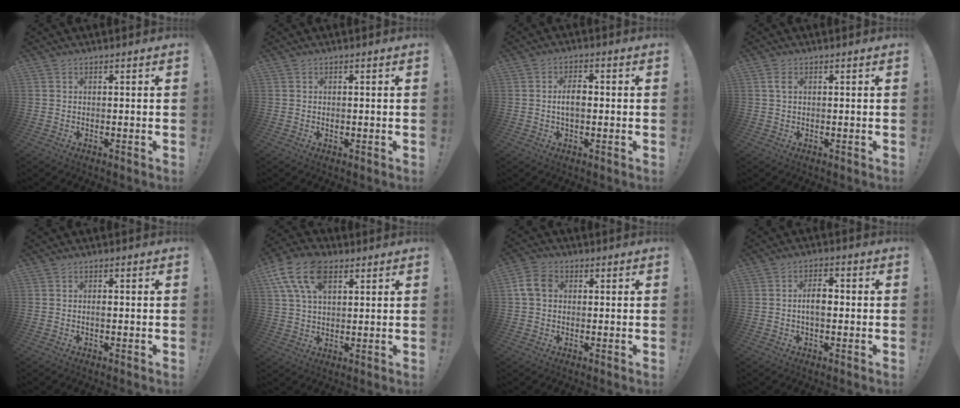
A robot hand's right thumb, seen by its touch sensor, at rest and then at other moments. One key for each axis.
{"total": 0.6, "fx": -0.1, "fy": 0.5, "fz": 0.2, "tx": -0.001, "ty": 0.002, "tz": -0.003}
{"total": 4.9, "fx": -0.2, "fy": 2.5, "fz": 4.2, "tx": -0.067, "ty": 0.004, "tz": -0.009}
{"total": 2.2, "fx": 0.8, "fy": 1.4, "fz": 1.5, "tx": -0.027, "ty": 0.003, "tz": 0.014}
{"total": 0.8, "fx": -0.3, "fy": 0.3, "fz": 0.7, "tx": -0.006, "ty": -0.002, "tz": -0.007}
{"total": 14.0, "fx": 6.4, "fy": 8.0, "fz": 9.6, "tx": -0.185, "ty": -0.008, "tz": 0.119}
{"total": 7.5, "fx": 1.2, "fy": 5.4, "fz": 5.0, "tx": -0.099, "ty": 0.013, "tz": 0.028}
{"total": 5.8, "fx": -0.3, "fy": 3.1, "fz": 4.9, "tx": -0.072, "ty": 0.005, "tz": -0.012}